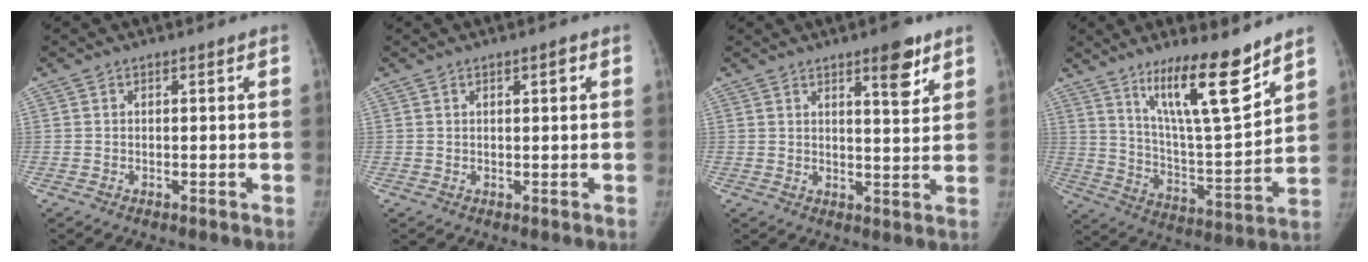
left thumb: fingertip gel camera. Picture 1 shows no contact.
{"total": 1.6, "force": [0.7, 0.5, 1.4], "torque": [-0.018, 0.000, 0.010]}
{"total": 6.7, "force": [4.1, 1.9, 4.9], "torque": [-0.055, -0.026, 0.056]}
{"total": 17.1, "force": [11.5, 3.2, 12.2], "torque": [-0.179, -0.083, 0.205]}